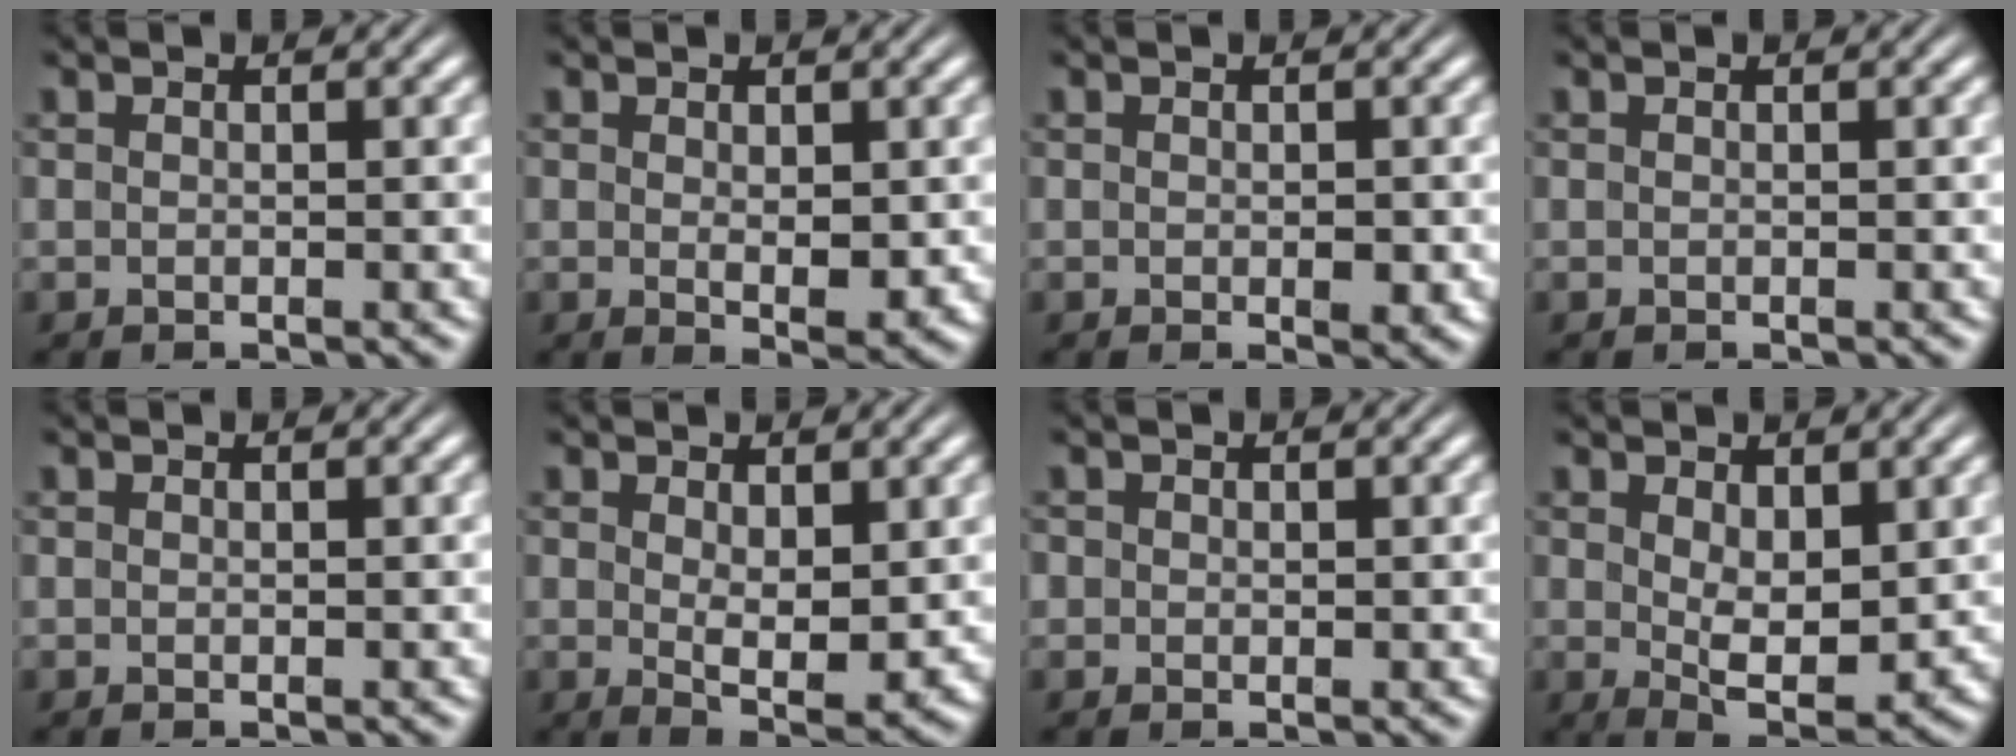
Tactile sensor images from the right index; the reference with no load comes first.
{"total": 2.2, "force": [-0.1, 0.7, 2.1], "torque": [-0.027, -0.019, 0.007]}
{"total": 1.2, "force": [-0.3, 0.6, 1.0], "torque": [-0.014, -0.007, -0.003]}
{"total": 0.0}
{"total": 0.0}
{"total": 3.5, "force": [0.3, 1.2, 3.3], "torque": [-0.055, -0.029, 0.014]}
{"total": 1.1, "force": [0.3, 1.0, 0.3], "torque": [-0.010, -0.008, 0.007]}
{"total": 4.4, "force": [0.0, 1.9, 4.0], "torque": [-0.062, -0.033, 0.012]}